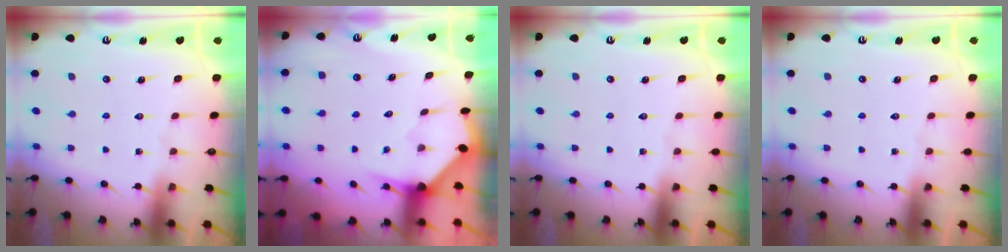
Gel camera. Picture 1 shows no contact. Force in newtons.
{"total": 3.3, "press": 3.2, "slide": 0.4}
{"total": 0.0}
{"total": 0.0}